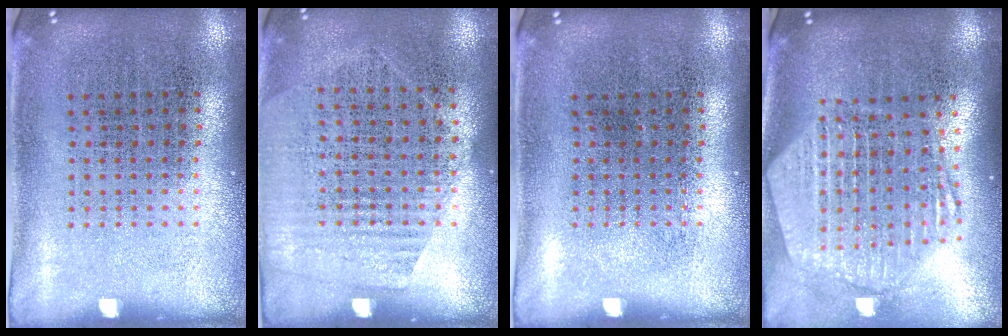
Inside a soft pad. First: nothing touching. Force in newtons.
{"total": 1.3, "press": 1.1, "slide": 0.7}
{"total": 0.0}
{"total": 2.6, "press": 2.1, "slide": 1.5}